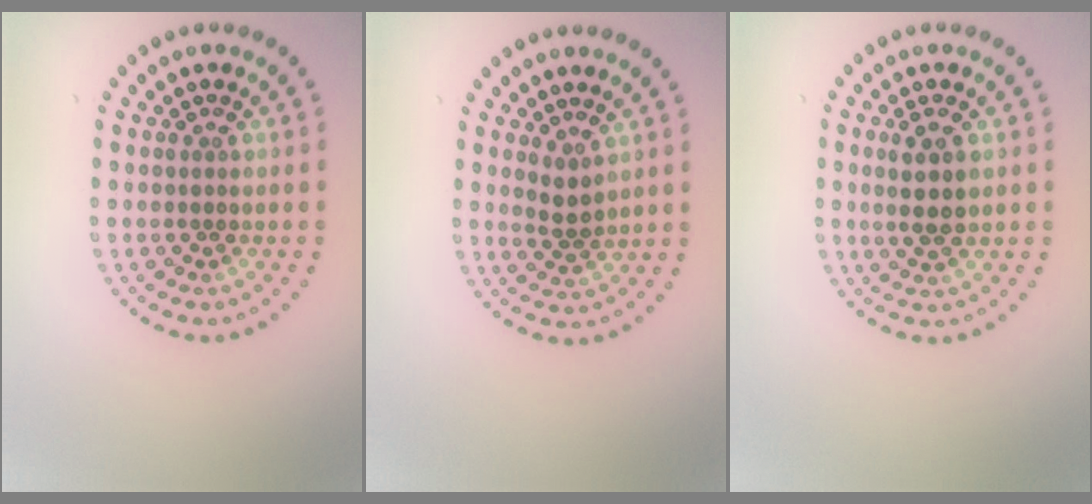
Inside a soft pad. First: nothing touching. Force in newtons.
{"total": 1.4, "press": 1.2, "slide": 0.9}
{"total": 2.6, "press": 2.4, "slide": 0.9}